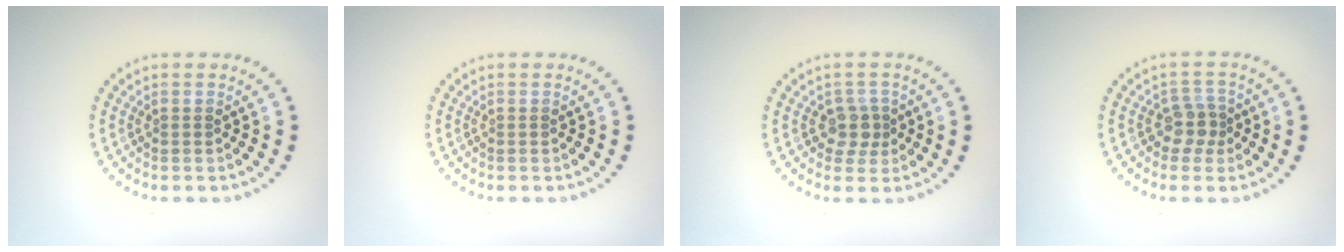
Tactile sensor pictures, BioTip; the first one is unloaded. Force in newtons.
{"total": 0.0}
{"total": 2.0, "press": 1.7, "slide": 1.1}
{"total": 2.2, "press": 1.7, "slide": 1.3}